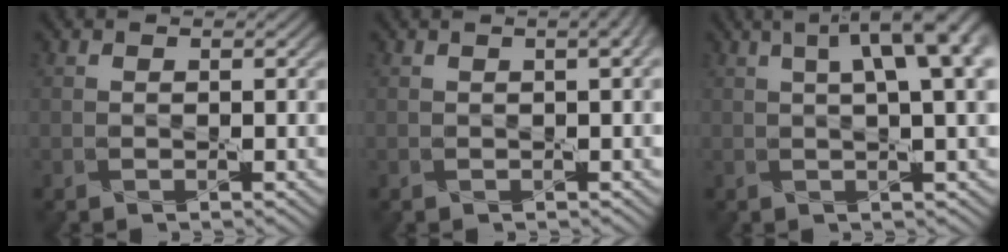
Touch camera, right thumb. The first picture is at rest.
{"total": 2.4, "force": [0.7, 0.7, 2.2], "torque": [-0.025, 0.009, 0.006]}
{"total": 10.5, "force": [3.2, 3.1, 9.5], "torque": [-0.108, 0.037, 0.033]}